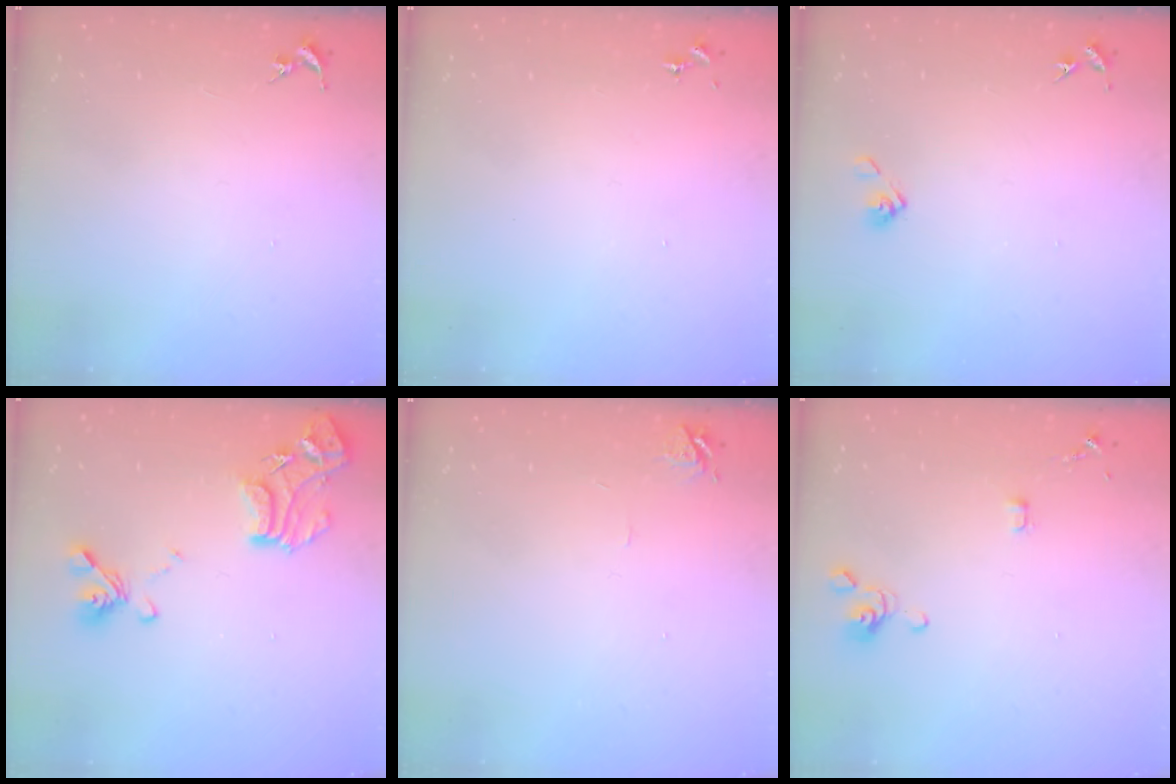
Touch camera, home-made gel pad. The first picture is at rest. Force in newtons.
{"total": 0.0}
{"total": 4.7, "press": 4.2, "slide": 2.2}
{"total": 16.4, "press": 16.4, "slide": 1.4}
{"total": 5.8, "press": 5.8, "slide": 0.7}
{"total": 4.2, "press": 4.1, "slide": 1.0}